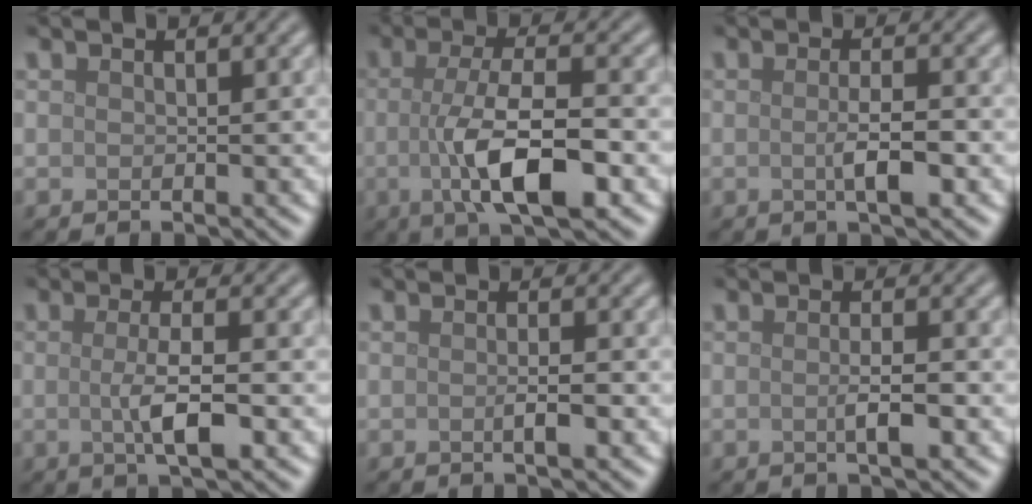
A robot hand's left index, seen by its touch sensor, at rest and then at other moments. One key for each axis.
{"total": 7.9, "fx": -1.5, "fy": 2.2, "fz": 7.4, "tx": -0.125, "ty": -0.003, "tz": -0.027}
{"total": 2.8, "fx": -0.4, "fy": 0.5, "fz": 2.7, "tx": -0.047, "ty": 0.000, "tz": -0.009}
{"total": 3.8, "fx": -0.4, "fy": 0.8, "fz": 3.7, "tx": -0.068, "ty": -0.006, "tz": -0.007}
{"total": 1.5, "fx": -0.3, "fy": 0.2, "fz": 1.5, "tx": -0.026, "ty": -0.001, "tz": -0.006}
{"total": 2.2, "fx": -0.3, "fy": 0.3, "fz": 2.2, "tx": -0.038, "ty": 0.000, "tz": -0.008}